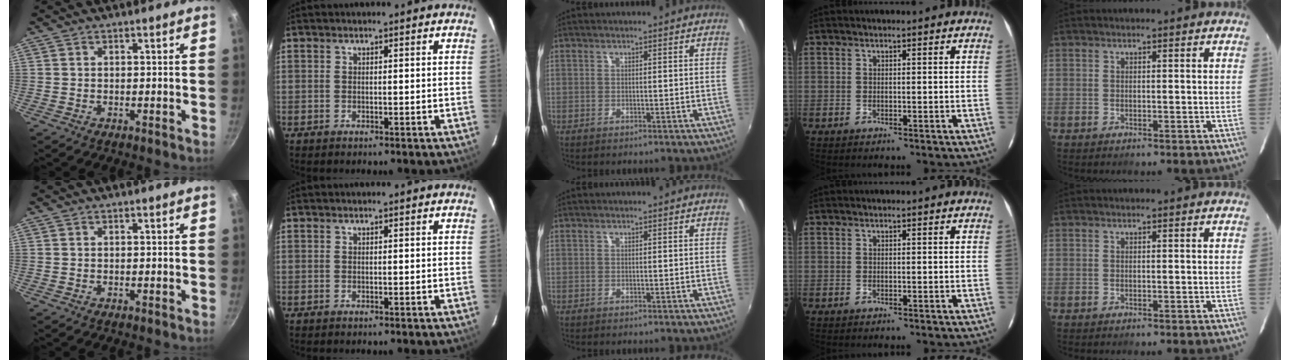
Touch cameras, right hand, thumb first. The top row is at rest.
{}